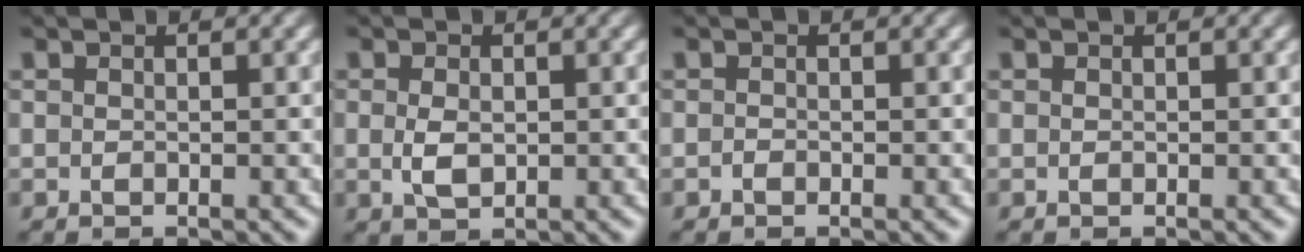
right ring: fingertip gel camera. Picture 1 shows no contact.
{"total": 1.6, "force": [-0.1, 0.8, 1.3], "torque": [-0.034, -0.016, 0.010]}
{"total": 0.5, "force": [-0.5, -0.2, 0.0], "torque": [-0.004, -0.006, -0.007]}
{"total": 0.0}